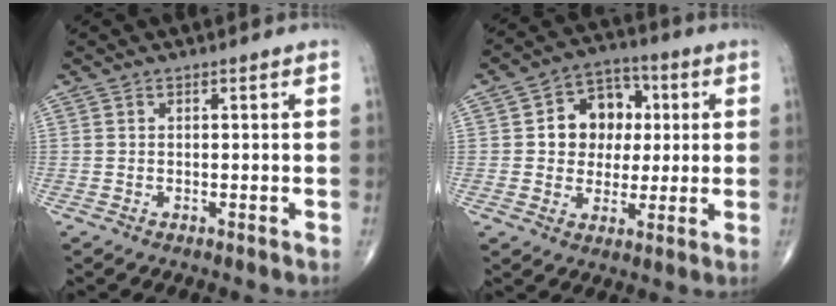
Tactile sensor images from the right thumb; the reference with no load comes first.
{"total": 10.6, "force": [1.9, 8.4, 6.1], "torque": [-0.041, 0.011, 0.025]}